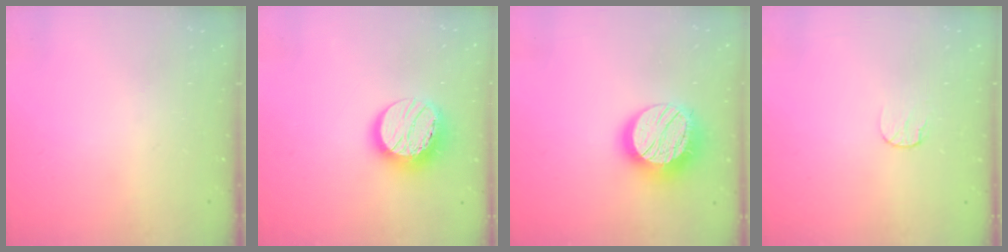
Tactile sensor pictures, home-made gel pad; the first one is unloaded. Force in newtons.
{"total": 14.4, "press": 14.3, "slide": 1.1}
{"total": 18.1, "press": 18.1, "slide": 1.0}
{"total": 5.7, "press": 5.6, "slide": 0.6}